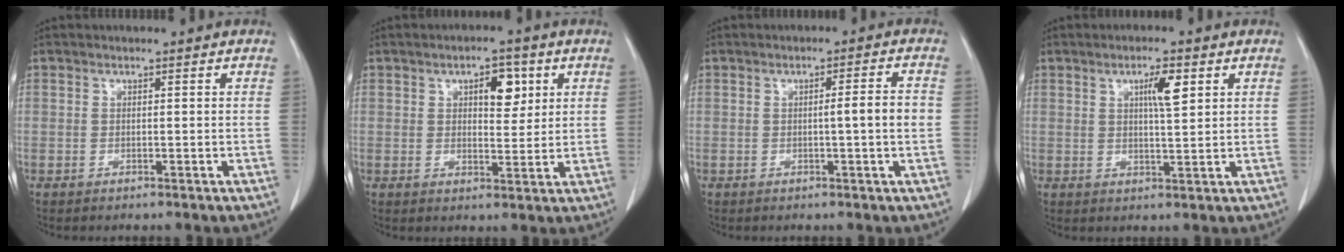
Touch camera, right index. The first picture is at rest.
{"total": 5.3, "force": [2.1, 2.4, 4.2], "torque": [-0.060, 0.004, 0.032]}
{"total": 3.8, "force": [-0.3, -0.4, 3.8], "torque": [-0.056, 0.003, -0.006]}
{"total": 4.4, "force": [1.9, 0.5, 4.0], "torque": [-0.069, -0.001, 0.032]}